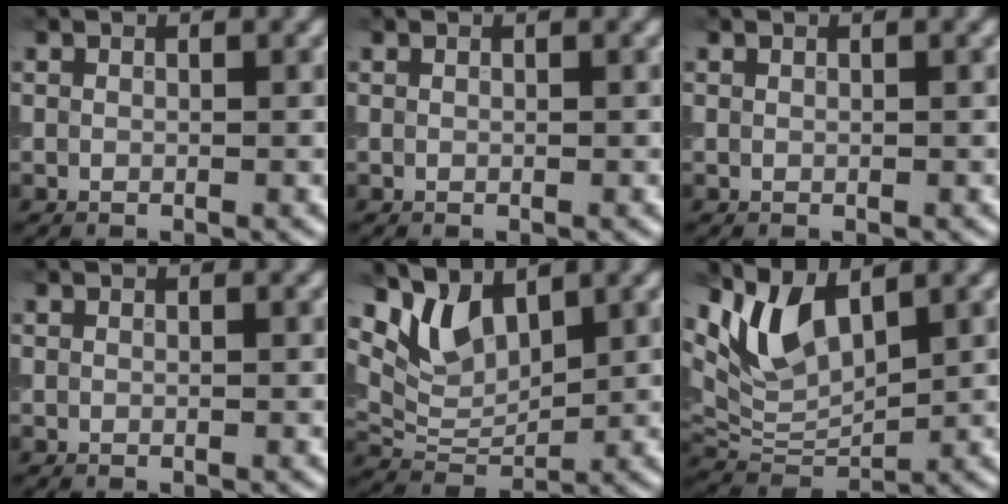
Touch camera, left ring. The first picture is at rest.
{"total": 0.0}
{"total": 0.0}
{"total": 0.0}
{"total": 4.3, "force": [2.9, 2.1, 2.3], "torque": [-0.051, -0.010, 0.057]}
{"total": 5.6, "force": [3.3, 2.6, 3.7], "torque": [-0.079, -0.003, 0.063]}